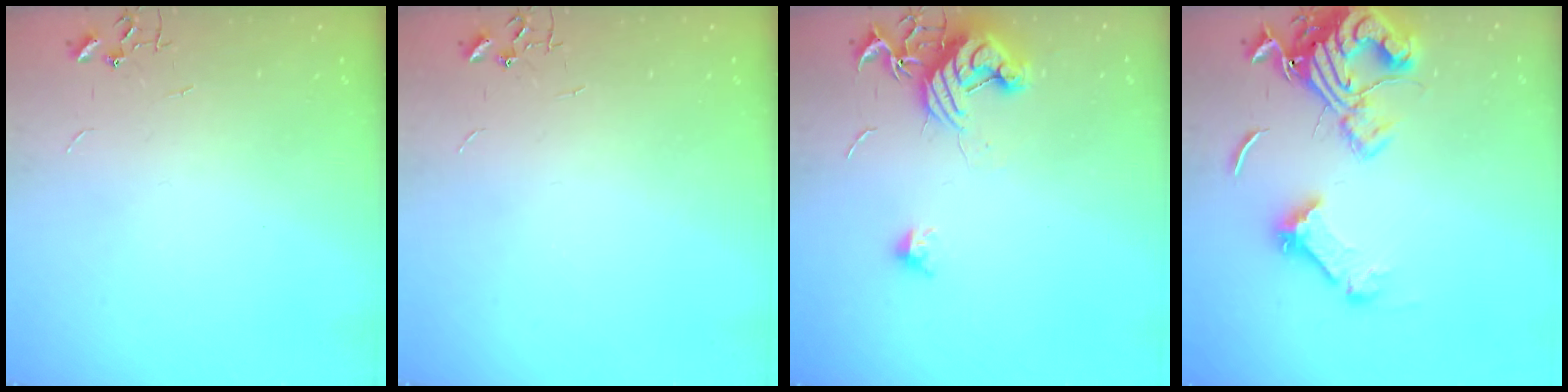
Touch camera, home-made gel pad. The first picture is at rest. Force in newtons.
{"total": 0.0}
{"total": 13.3, "press": 13.3, "slide": 1.0}
{"total": 18.4, "press": 18.3, "slide": 1.9}